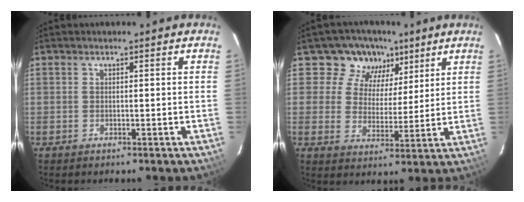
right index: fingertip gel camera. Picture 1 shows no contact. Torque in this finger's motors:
{"motor_torque": [0.07, 0.03, 0.06, 0.00]}